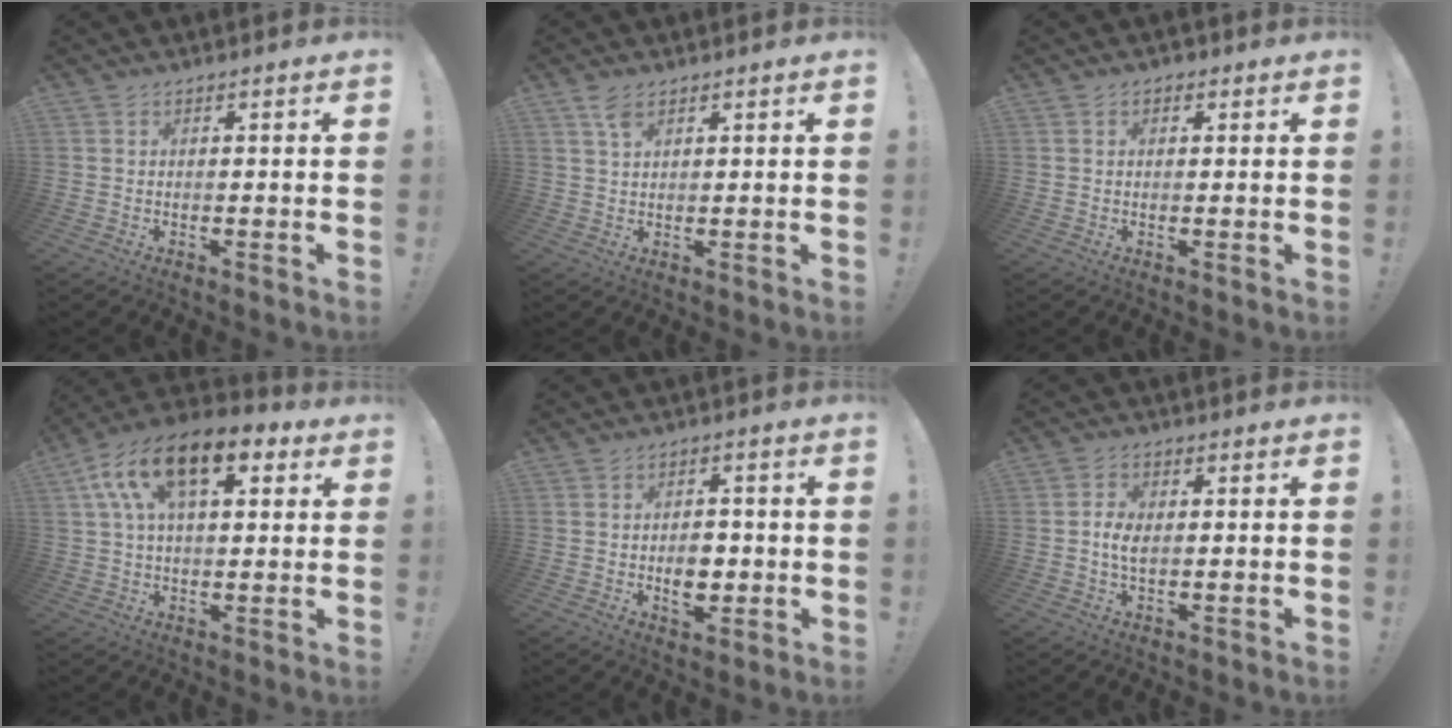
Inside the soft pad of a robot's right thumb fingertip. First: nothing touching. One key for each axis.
{"total": 4.0, "fx": 2.5, "fy": 1.8, "fz": 2.6, "tx": -0.046, "ty": -0.011, "tz": 0.045}
{"total": 1.5, "fx": 0.4, "fy": 1.1, "fz": 0.9, "tx": -0.015, "ty": 0.003, "tz": 0.008}
{"total": 17.1, "fx": 7.6, "fy": 8.7, "fz": 12.6, "tx": -0.219, "ty": -0.019, "tz": 0.131}
{"total": 7.0, "fx": -1.3, "fy": 5.0, "fz": 4.7, "tx": -0.064, "ty": 0.009, "tz": -0.022}
{"total": 4.8, "fx": -0.2, "fy": 2.7, "fz": 3.9, "tx": -0.068, "ty": 0.006, "tz": -0.006}